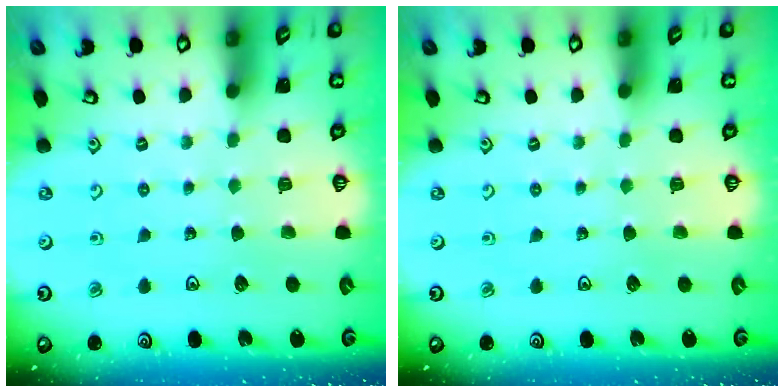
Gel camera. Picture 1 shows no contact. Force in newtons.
{"total": 0.0}